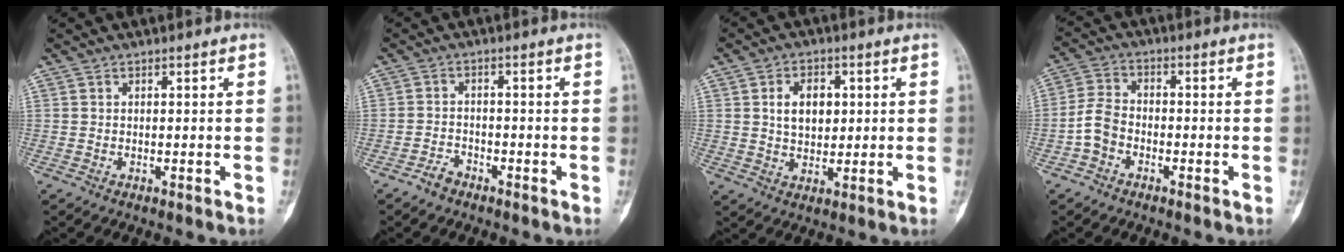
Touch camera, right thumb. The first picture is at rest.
{"total": 2.5, "force": [-2.1, 1.4, 0.6], "torque": [-0.009, 0.014, -0.039]}
{"total": 7.1, "force": [1.6, 4.8, 4.9], "torque": [-0.058, -0.004, 0.027]}
{"total": 5.4, "force": [-2.2, 4.0, 3.0], "torque": [-0.053, 0.024, -0.052]}